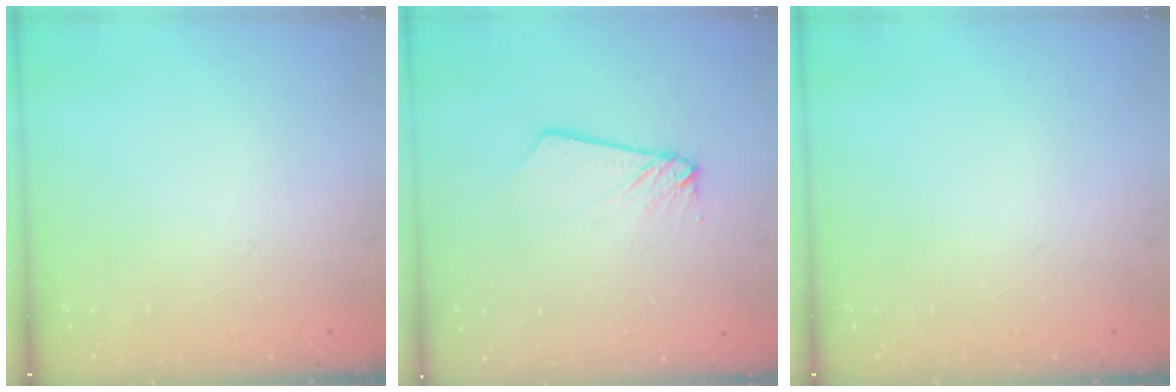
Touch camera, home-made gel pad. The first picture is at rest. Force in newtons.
{"total": 2.7, "press": 2.7, "slide": 0.2}
{"total": 0.0}